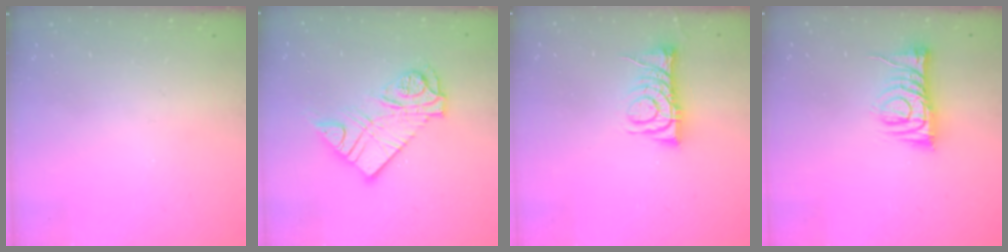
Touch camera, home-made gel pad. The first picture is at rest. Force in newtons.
{"total": 13.1, "press": 13.0, "slide": 1.3}
{"total": 8.8, "press": 8.8, "slide": 0.7}
{"total": 9.2, "press": 9.2, "slide": 0.6}